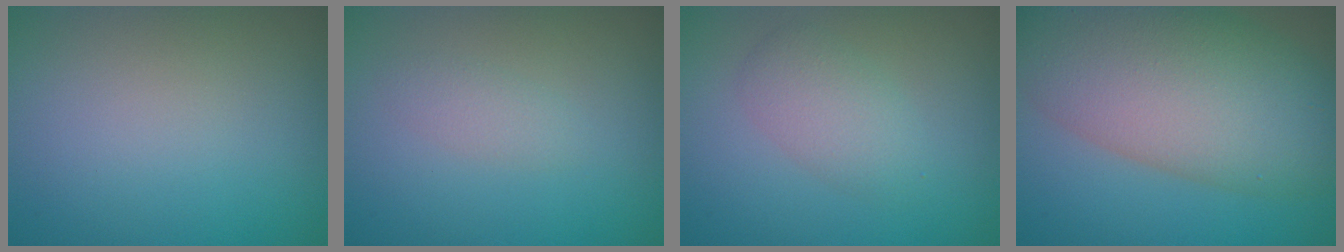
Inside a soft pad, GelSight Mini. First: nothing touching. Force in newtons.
{"total": 1.2, "press": 1.2, "slide": 0.0}
{"total": 2.7, "press": 2.7, "slide": 0.1}
{"total": 12.1, "press": 12.1, "slide": 0.6}